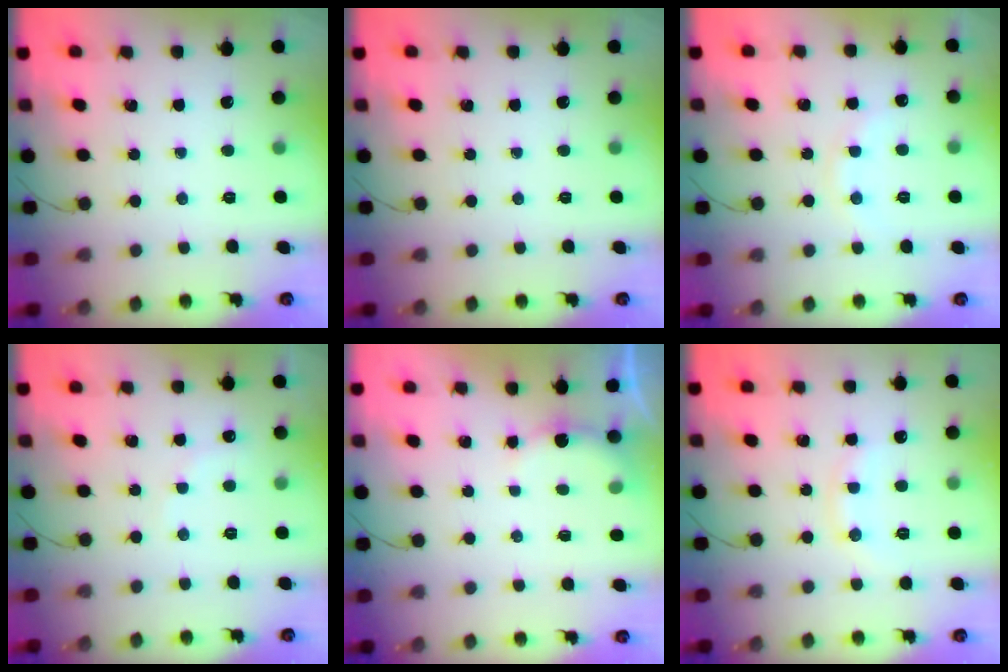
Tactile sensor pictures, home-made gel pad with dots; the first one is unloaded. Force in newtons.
{"total": 0.0}
{"total": 7.8, "press": 7.6, "slide": 1.7}
{"total": 6.4, "press": 6.2, "slide": 1.4}
{"total": 4.5, "press": 4.4, "slide": 0.9}
{"total": 7.4, "press": 7.3, "slide": 1.1}